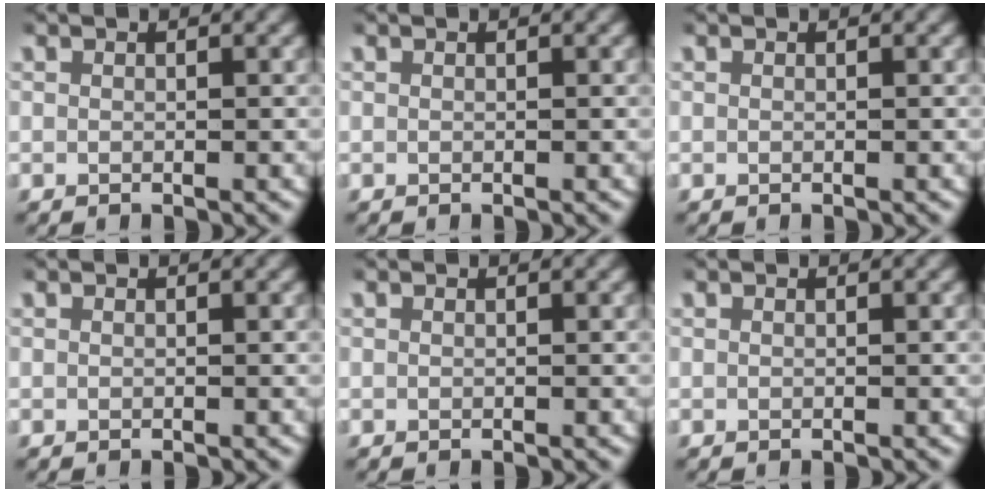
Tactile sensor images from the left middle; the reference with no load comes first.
{"total": 0.0}
{"total": 0.0}
{"total": 0.0}
{"total": 0.0}
{"total": 0.0}